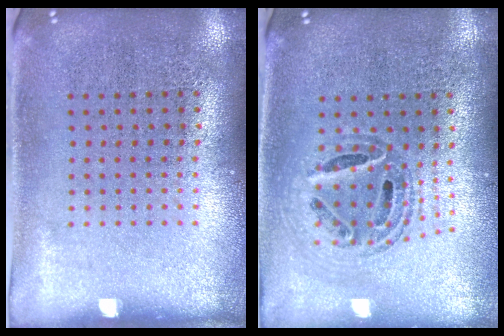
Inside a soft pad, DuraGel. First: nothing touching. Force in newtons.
{"total": 0.8, "press": 0.8, "slide": 0.1}